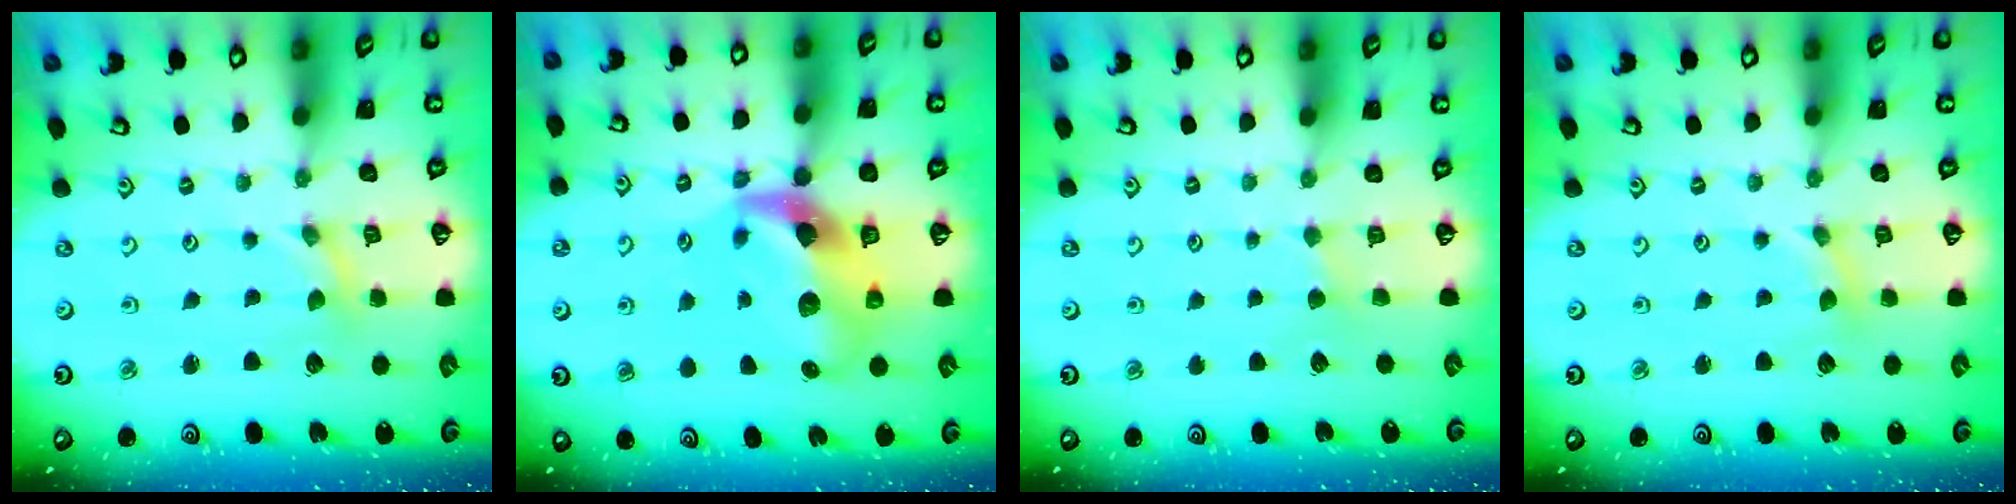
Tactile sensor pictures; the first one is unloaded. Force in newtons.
{"total": 13.8, "press": 13.7, "slide": 1.9}
{"total": 2.1, "press": 2.1, "slide": 0.3}
{"total": 2.9, "press": 2.8, "slide": 0.4}